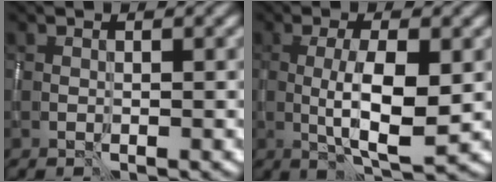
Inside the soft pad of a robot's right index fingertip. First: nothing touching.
{"total": 5.6, "force": [-0.6, 1.4, 5.4], "torque": [-0.096, -0.003, -0.006]}